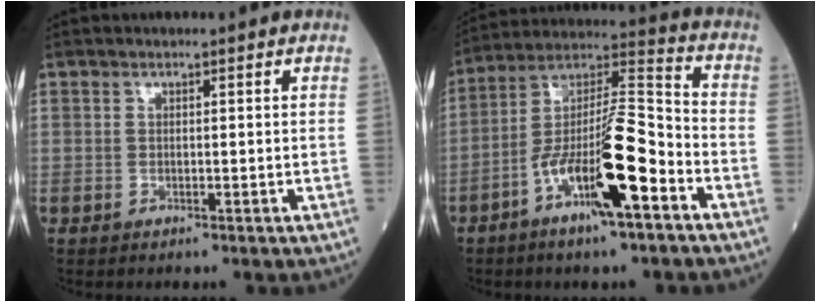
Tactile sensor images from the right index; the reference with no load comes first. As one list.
[{"total": 15.3, "force": [-6.5, 2.1, 13.7], "torque": [-0.252, 0.007, -0.111]}]